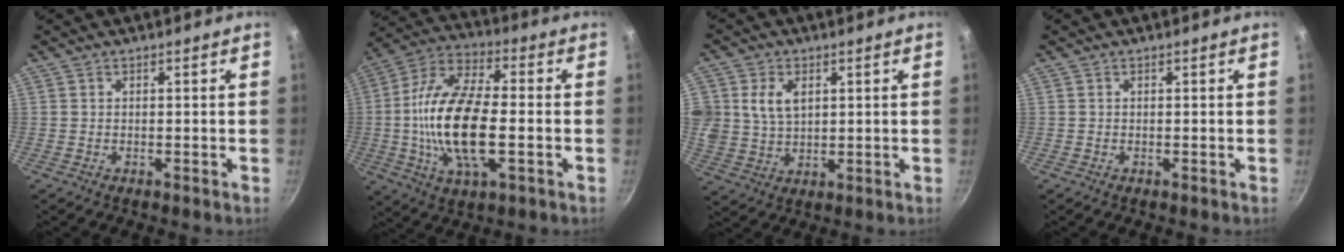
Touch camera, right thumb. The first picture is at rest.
{"total": 19.1, "force": [-2.1, 8.2, 17.2], "torque": [-0.326, 0.020, -0.053]}
{"total": 7.7, "force": [2.2, 5.7, 4.7], "torque": [-0.073, -0.011, 0.044]}
{"total": 0.0}